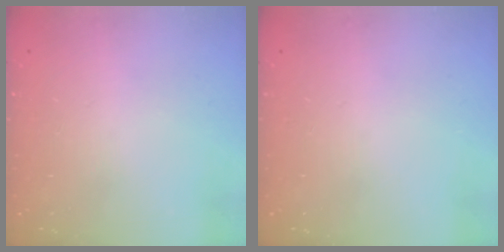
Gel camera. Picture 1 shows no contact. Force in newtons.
{"total": 0.0}